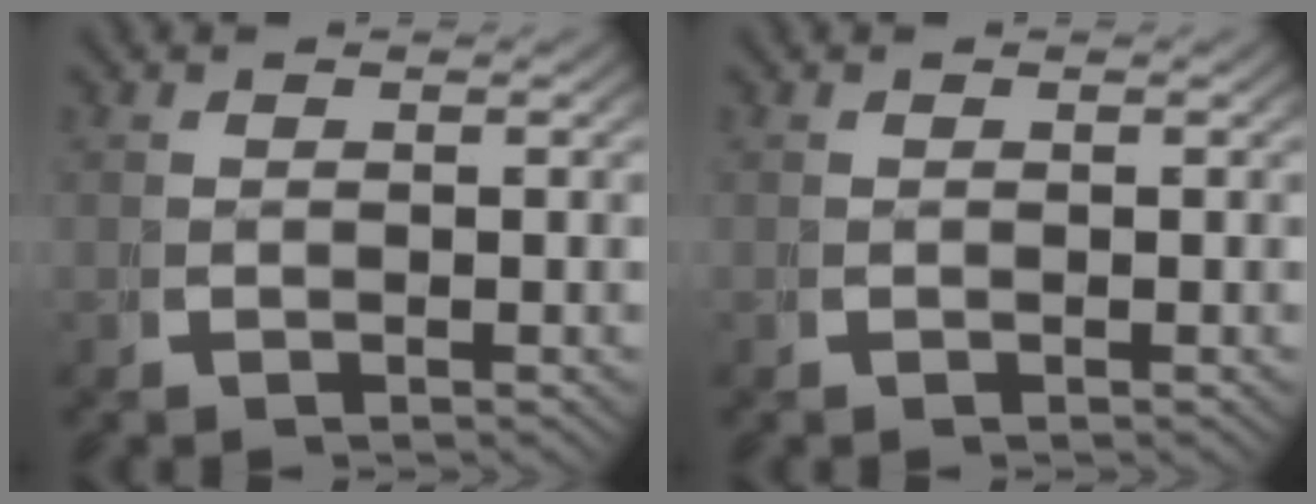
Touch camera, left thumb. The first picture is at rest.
{"total": 0.0}